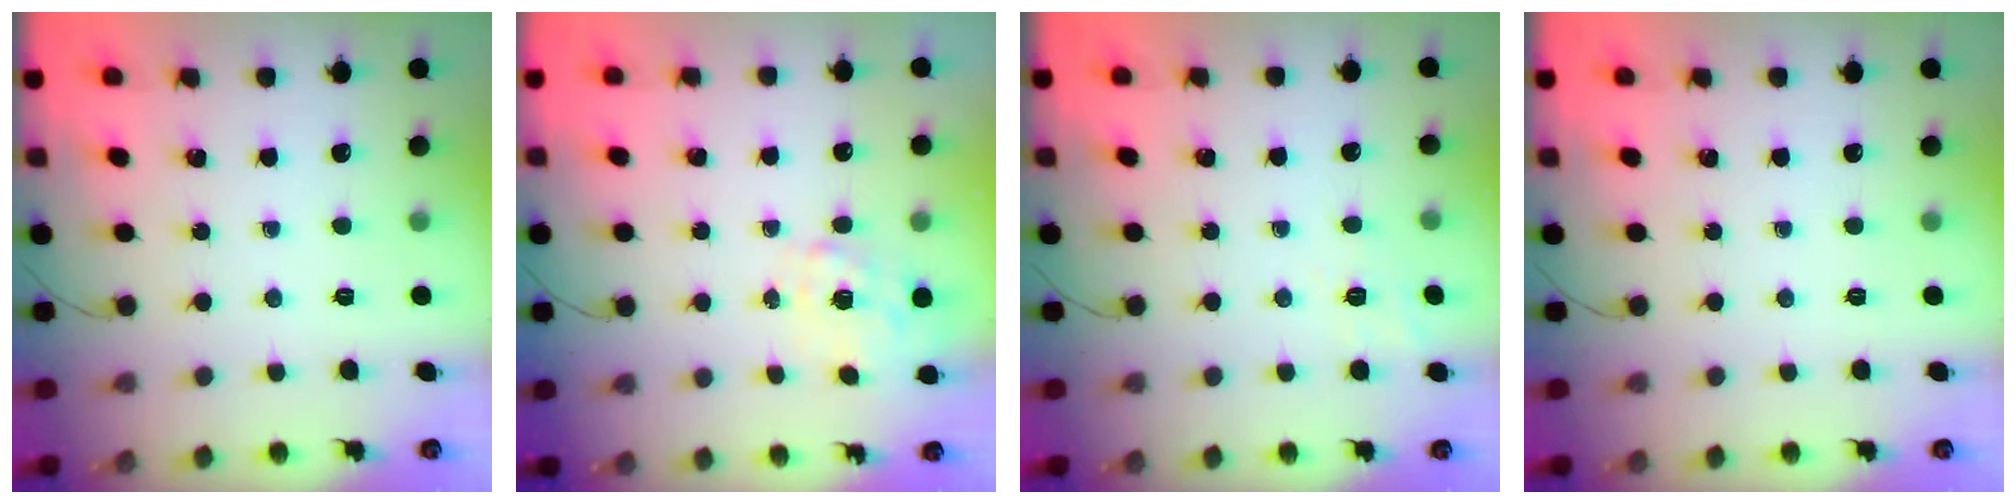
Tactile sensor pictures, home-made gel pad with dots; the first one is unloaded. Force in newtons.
{"total": 8.0, "press": 8.0, "slide": 0.9}
{"total": 2.1, "press": 0.6, "slide": 2.0}
{"total": 0.0}